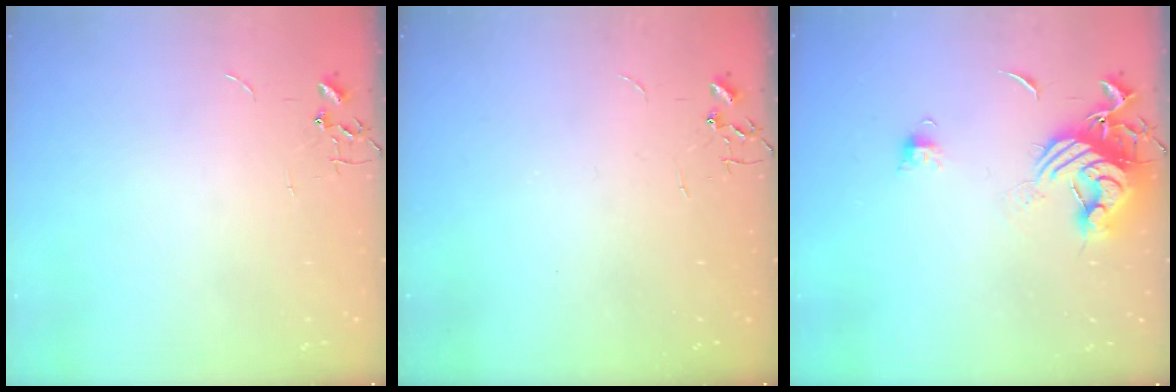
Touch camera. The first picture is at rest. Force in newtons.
{"total": 0.0}
{"total": 12.3, "press": 12.3, "slide": 1.3}